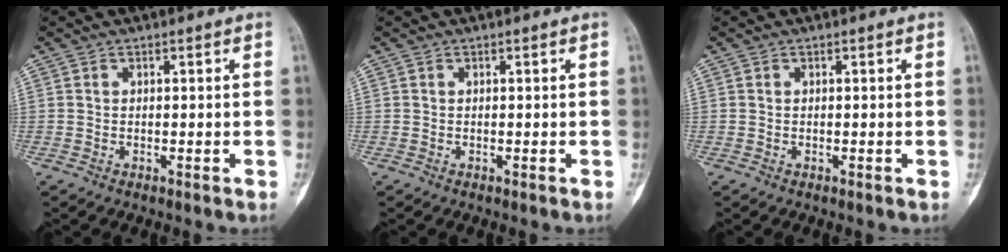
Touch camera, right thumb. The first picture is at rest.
{"total": 0.0}
{"total": 0.0}